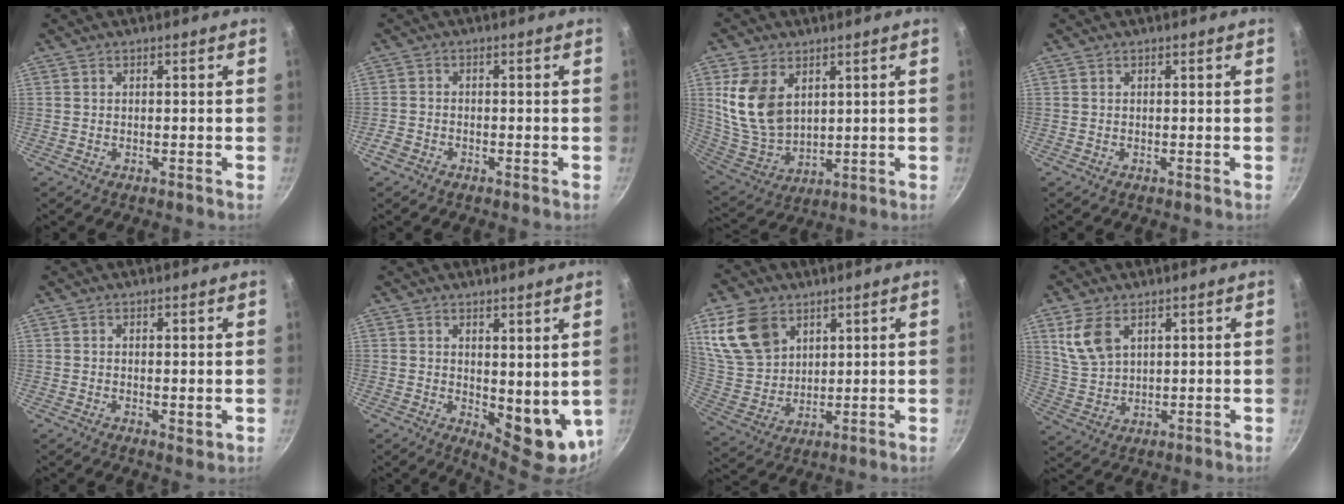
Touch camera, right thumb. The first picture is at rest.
{"total": 2.3, "force": [-1.7, 1.3, 0.9], "torque": [-0.026, 0.014, -0.036]}
{"total": 13.8, "force": [4.2, 9.4, 9.1], "torque": [-0.161, -0.028, 0.100]}
{"total": 0.0}
{"total": 1.6, "force": [0.6, 0.8, 1.3], "torque": [-0.019, -0.009, 0.008]}
{"total": 9.8, "force": [2.4, 4.9, 8.2], "torque": [-0.090, -0.027, 0.048]}
{"total": 14.2, "force": [6.9, 10.0, 7.3], "torque": [-0.125, -0.021, 0.150]}
{"total": 7.8, "force": [3.8, 4.6, 5.1], "torque": [-0.096, -0.017, 0.087]}